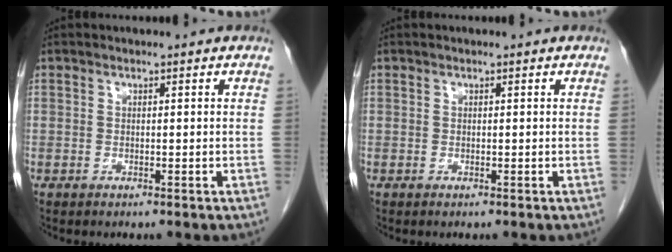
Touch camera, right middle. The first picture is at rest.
{"total": 0.0}